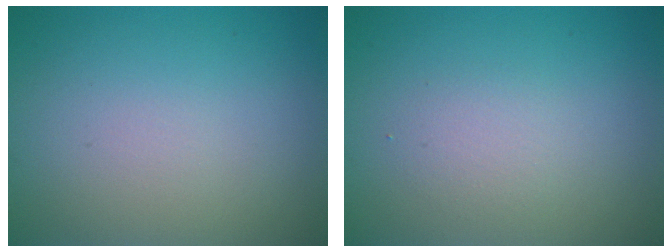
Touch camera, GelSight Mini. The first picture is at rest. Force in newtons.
{"total": 1.5, "press": 1.5, "slide": 0.1}